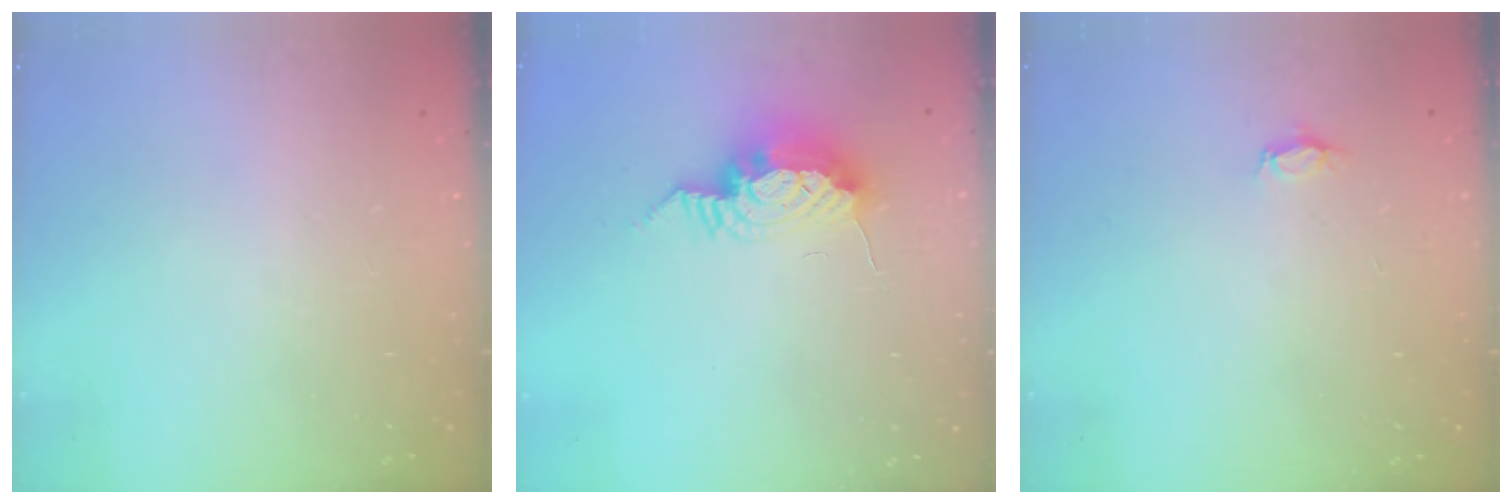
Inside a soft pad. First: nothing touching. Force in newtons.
{"total": 10.8, "press": 10.7, "slide": 1.5}
{"total": 2.8, "press": 2.8, "slide": 0.4}